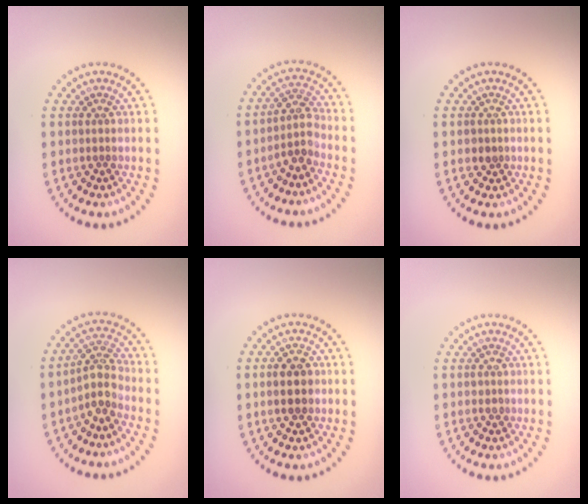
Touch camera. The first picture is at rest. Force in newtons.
{"total": 2.5, "press": 2.0, "slide": 1.5}
{"total": 1.3, "press": 1.2, "slide": 0.4}
{"total": 2.9, "press": 2.2, "slide": 1.9}
{"total": 2.7, "press": 2.7, "slide": 0.2}
{"total": 0.8, "press": 0.7, "slide": 0.3}